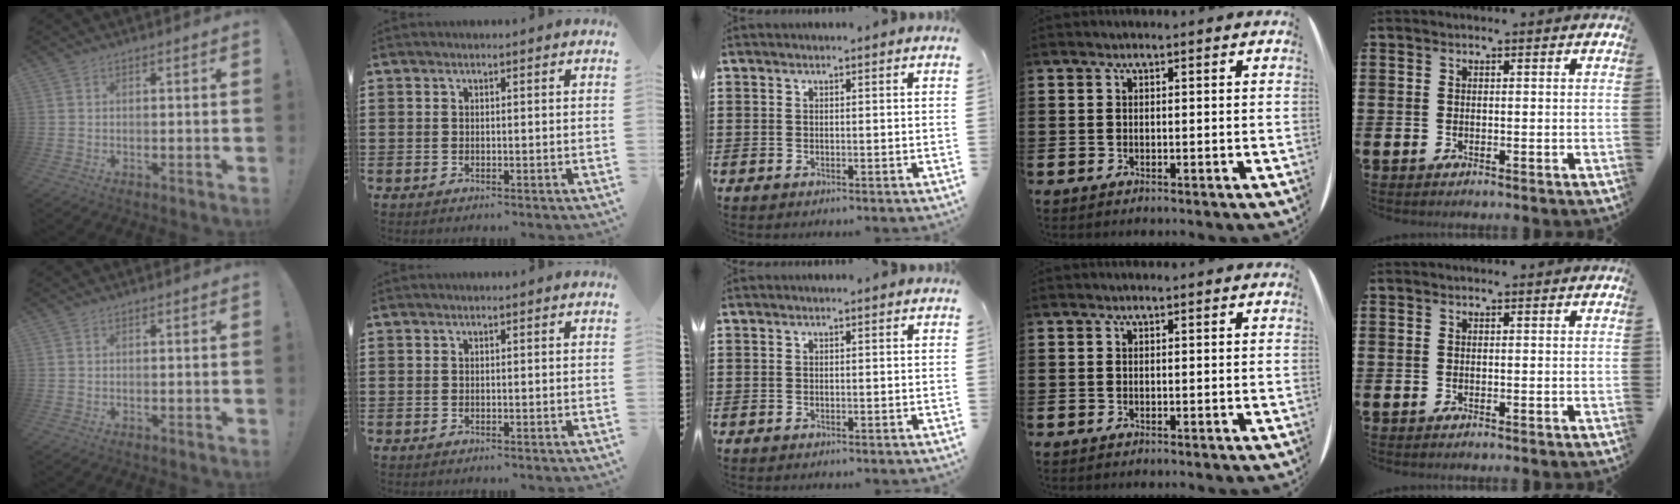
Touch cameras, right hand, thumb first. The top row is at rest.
{}